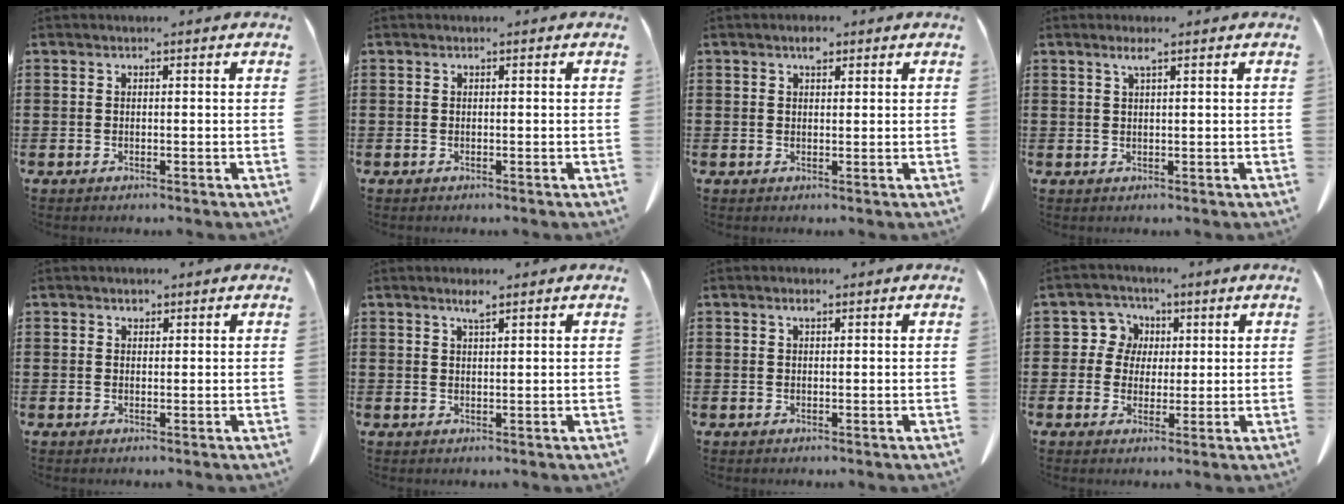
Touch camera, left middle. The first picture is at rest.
{"total": 0.0}
{"total": 2.3, "force": [1.4, 1.0, 1.4], "torque": [-0.024, 0.001, 0.024]}
{"total": 1.8, "force": [1.1, 0.1, 1.4], "torque": [-0.031, 0.000, 0.019]}
{"total": 1.0, "force": [0.8, 0.5, 0.3], "torque": [0.000, -0.002, 0.014]}
{"total": 2.2, "force": [1.6, 0.2, 1.4], "torque": [-0.030, 0.001, 0.028]}
{"total": 1.1, "force": [0.7, 0.4, 0.7], "torque": [-0.016, 0.001, 0.012]}
{"total": 5.5, "force": [1.8, 5.0, 1.3], "torque": [-0.045, 0.013, 0.030]}